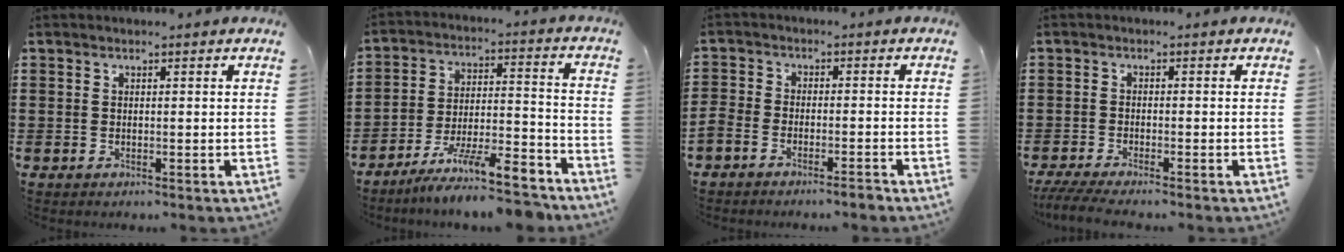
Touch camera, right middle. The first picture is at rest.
{"total": 9.9, "force": [-8.6, 1.4, 4.6], "torque": [-0.068, 0.018, -0.164]}
{"total": 3.1, "force": [-3.0, 0.6, 0.6], "torque": [-0.019, 0.002, -0.063]}
{"total": 2.8, "force": [-2.5, 0.0, 1.3], "torque": [-0.036, -0.012, -0.052]}